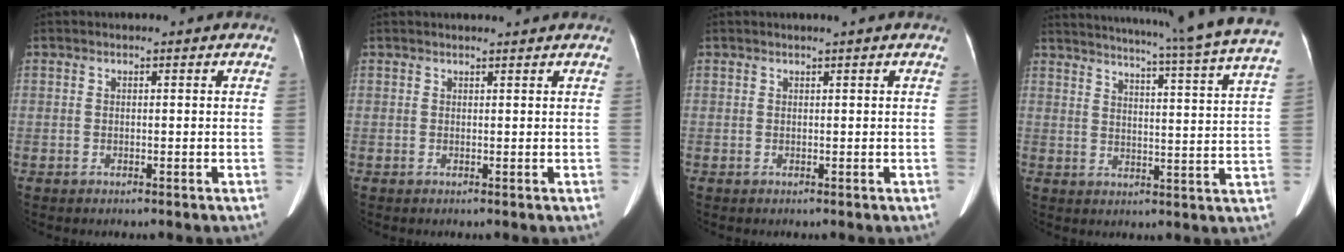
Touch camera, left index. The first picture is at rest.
{"total": 2.3, "force": [2.2, -0.2, 0.6], "torque": [-0.009, 0.012, 0.029]}
{"total": 0.7, "force": [0.5, -0.2, 0.4], "torque": [-0.012, 0.002, 0.015]}
{"total": 27.3, "force": [23.8, -1.2, 13.2], "torque": [-0.210, -0.056, 0.293]}